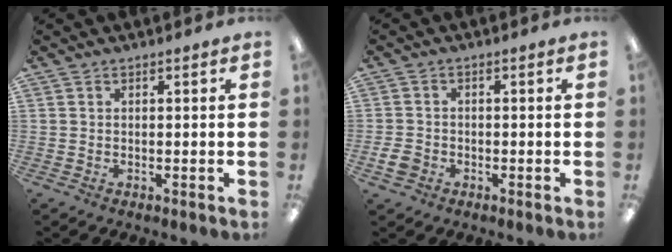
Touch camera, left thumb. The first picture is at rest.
{"total": 3.3, "force": [-1.3, 2.5, 1.6], "torque": [-0.038, 0.002, -0.027]}